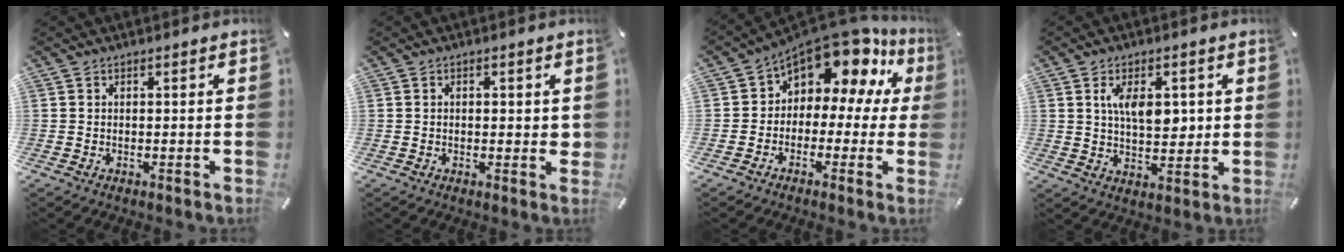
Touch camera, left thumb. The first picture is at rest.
{"total": 2.1, "force": [0.1, 1.1, 1.8], "torque": [-0.028, 0.002, -0.001]}
{"total": 12.6, "force": [9.1, 6.3, 6.2], "torque": [-0.110, -0.079, 0.157]}
{"total": 9.0, "force": [2.1, 5.1, 7.1], "torque": [-0.112, -0.002, 0.034]}